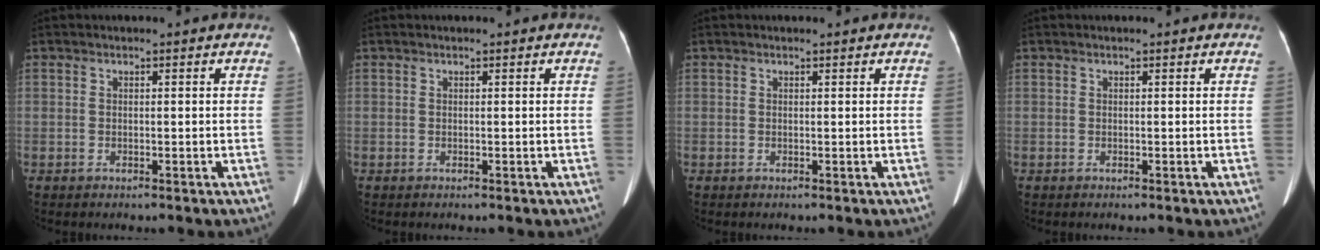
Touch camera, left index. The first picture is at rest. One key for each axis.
{"total": 0.0}
{"total": 0.0}
{"total": 0.0}